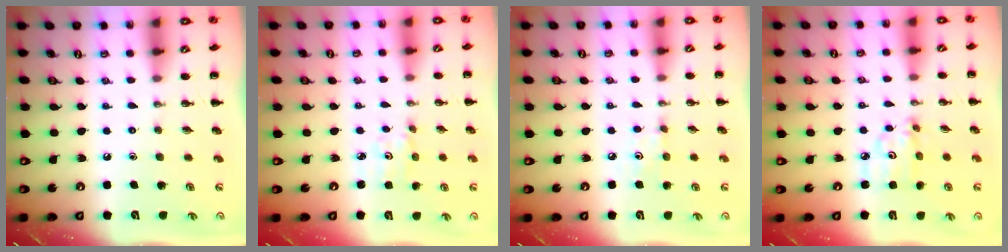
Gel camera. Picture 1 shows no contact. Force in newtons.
{"total": 1.6, "press": 1.5, "slide": 0.3}
{"total": 3.7, "press": 3.6, "slide": 1.1}
{"total": 5.3, "press": 5.3, "slide": 0.3}